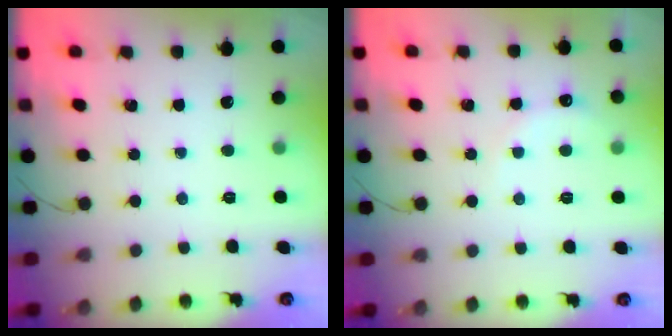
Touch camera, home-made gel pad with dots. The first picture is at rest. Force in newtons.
{"total": 3.3, "press": 3.2, "slide": 0.9}